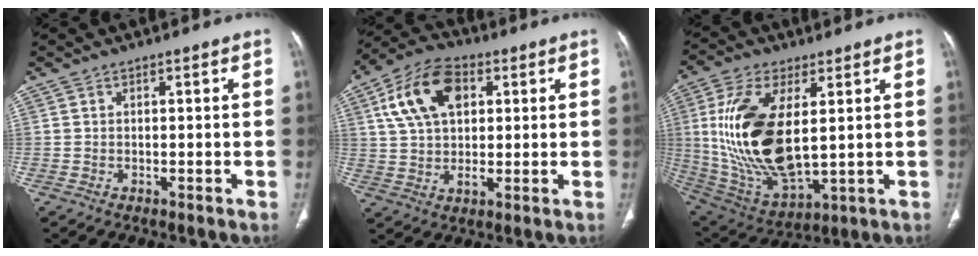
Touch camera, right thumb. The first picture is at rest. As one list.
[{"total": 14.1, "force": [4.5, 8.6, 10.2], "torque": [-0.178, 0.006, 0.081]}, {"total": 21.2, "force": [2.8, 10.0, 18.4], "torque": [-0.374, -0.021, 0.068]}]